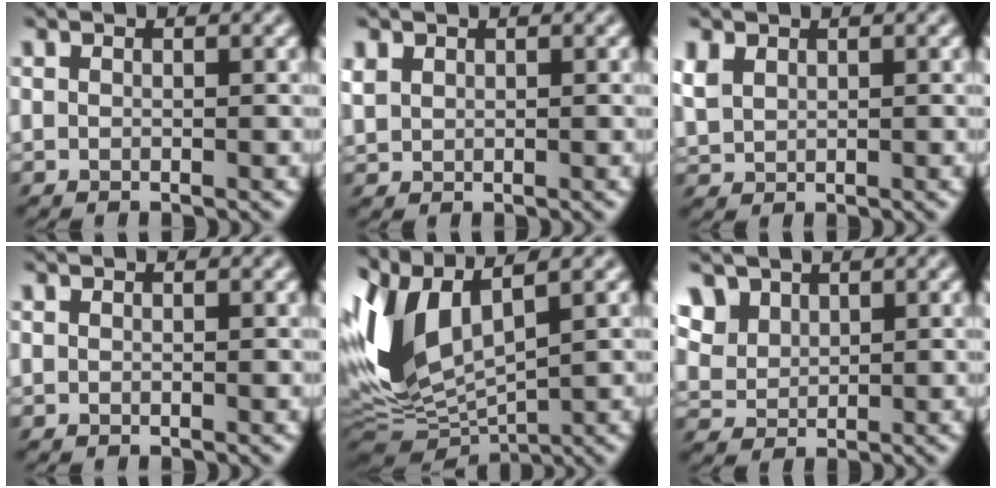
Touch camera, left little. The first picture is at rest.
{"total": 1.2, "force": [0.3, 0.8, 0.8], "torque": [-0.022, 0.002, 0.002]}
{"total": 1.7, "force": [0.5, 1.1, 1.3], "torque": [-0.033, 0.001, 0.006]}
{"total": 0.0}
{"total": 6.6, "force": [1.5, 2.4, 6.0], "torque": [-0.142, 0.005, 0.023]}
{"total": 3.3, "force": [1.7, 2.1, 1.9], "torque": [-0.059, 0.019, 0.028]}